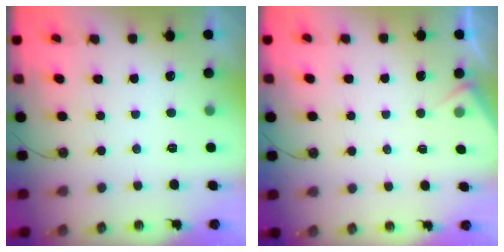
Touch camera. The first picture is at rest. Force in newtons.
{"total": 3.5, "press": 3.5, "slide": 0.6}